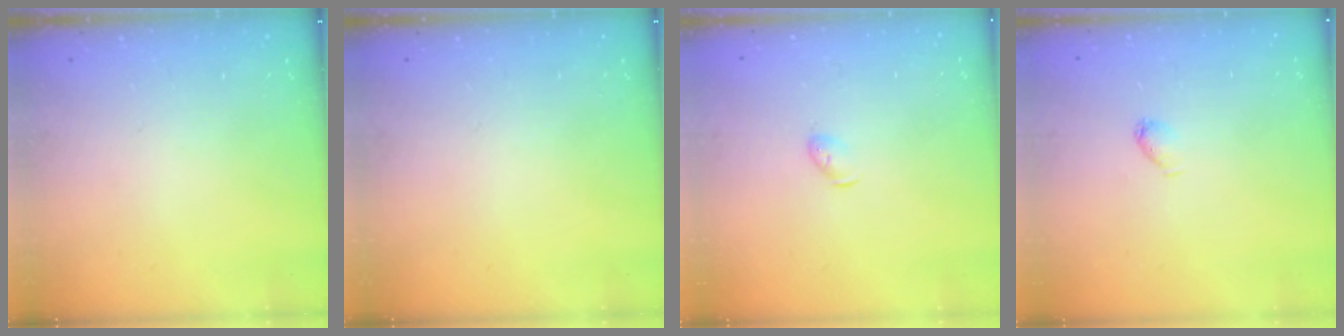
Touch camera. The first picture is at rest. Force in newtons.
{"total": 0.0}
{"total": 3.7, "press": 3.6, "slide": 0.7}
{"total": 3.0, "press": 2.9, "slide": 0.6}